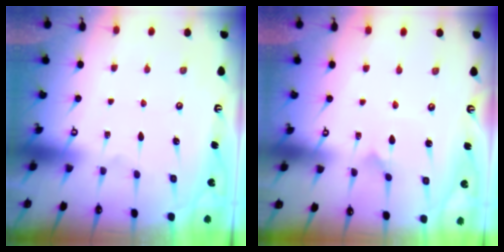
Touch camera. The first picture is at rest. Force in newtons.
{"total": 2.9, "press": 2.9, "slide": 0.2}